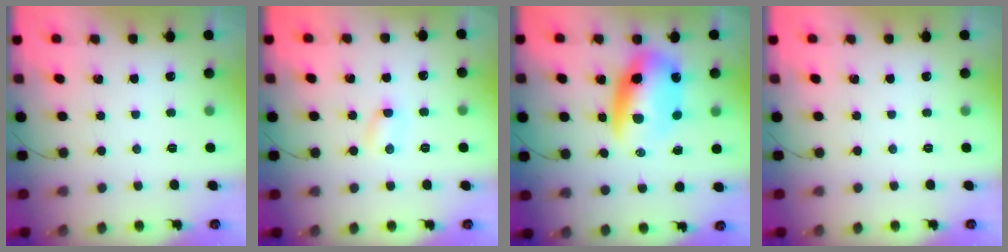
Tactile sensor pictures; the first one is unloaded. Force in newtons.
{"total": 2.4, "press": 2.3, "slide": 0.7}
{"total": 11.0, "press": 10.7, "slide": 2.7}
{"total": 0.0}